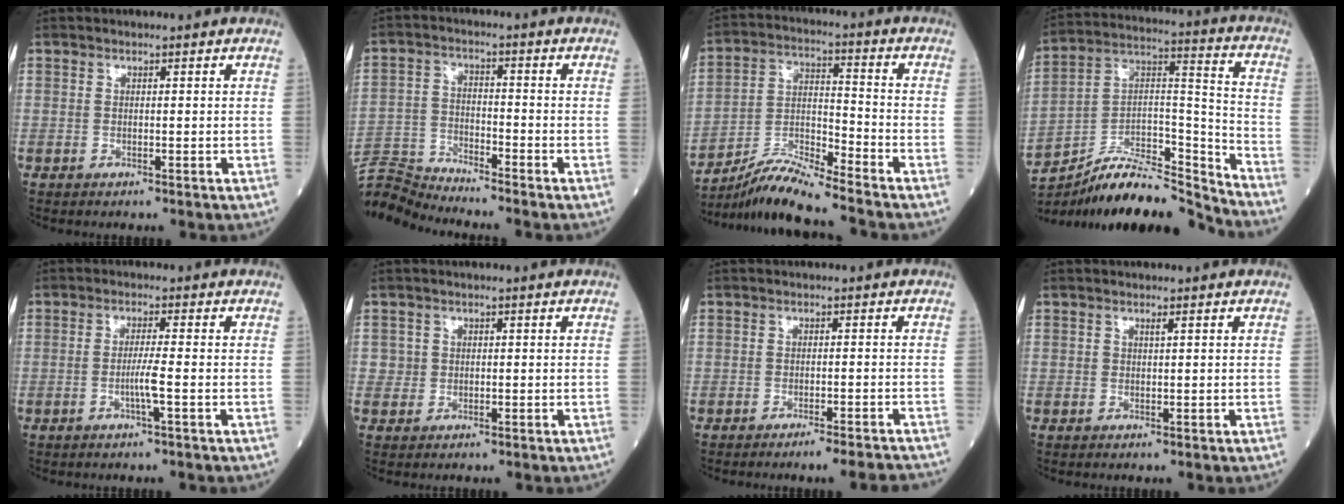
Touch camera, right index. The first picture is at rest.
{"total": 7.2, "force": [-7.0, -1.4, -0.9], "torque": [0.005, -0.004, -0.137]}
{"total": 9.5, "force": [-8.9, -1.3, 3.0], "torque": [-0.069, 0.000, -0.165]}
{"total": 18.7, "force": [-17.3, 2.0, 6.9], "torque": [-0.120, 0.039, -0.291]}
{"total": 3.2, "force": [-1.0, -0.5, 3.0], "torque": [-0.058, -0.003, -0.021]}
{"total": 1.7, "force": [0.2, 1.7, 0.0], "torque": [0.011, 0.005, -0.001]}
{"total": 6.3, "force": [-5.8, -0.4, 2.3], "torque": [-0.017, -0.007, -0.077]}
{"total": 0.5, "force": [0.3, 0.1, 0.4], "torque": [-0.009, -0.001, 0.005]}